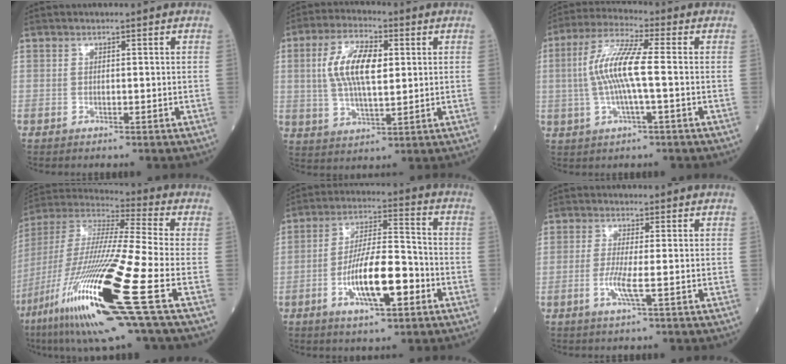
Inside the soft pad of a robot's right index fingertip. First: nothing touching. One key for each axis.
{"total": 10.6, "fx": 2.0, "fy": 3.8, "fz": 9.7, "tx": -0.199, "ty": 0.012, "tz": 0.037}
{"total": 9.7, "fx": -0.1, "fy": 1.0, "fz": 9.6, "tx": -0.200, "ty": 0.014, "tz": -0.010}
{"total": 27.6, "fx": -11.3, "fy": 1.2, "fz": 25.1, "tx": -0.500, "ty": -0.070, "tz": -0.213}
{"total": 12.1, "fx": -4.4, "fy": 2.9, "fz": 10.9, "tx": -0.200, "ty": 0.004, "tz": -0.076}
{"total": 3.2, "fx": -0.9, "fy": -0.3, "fz": 3.1, "tx": -0.070, "ty": -0.006, "tz": -0.020}